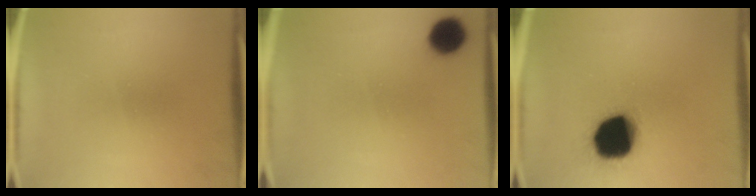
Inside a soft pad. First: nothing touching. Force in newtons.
{"total": 8.7}
{"total": 19.7}